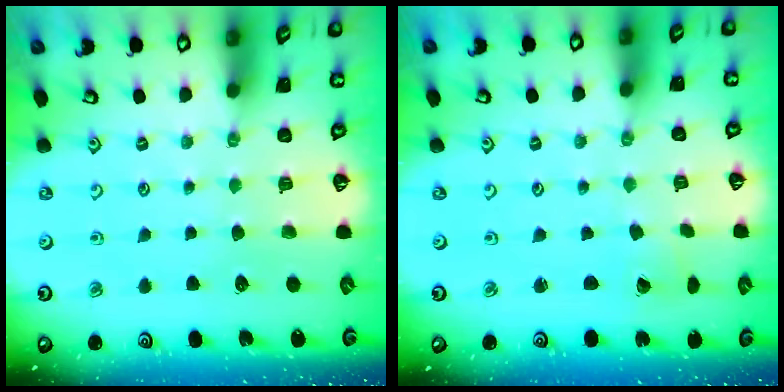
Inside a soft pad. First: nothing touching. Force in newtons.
{"total": 1.3, "press": 1.3, "slide": 0.1}